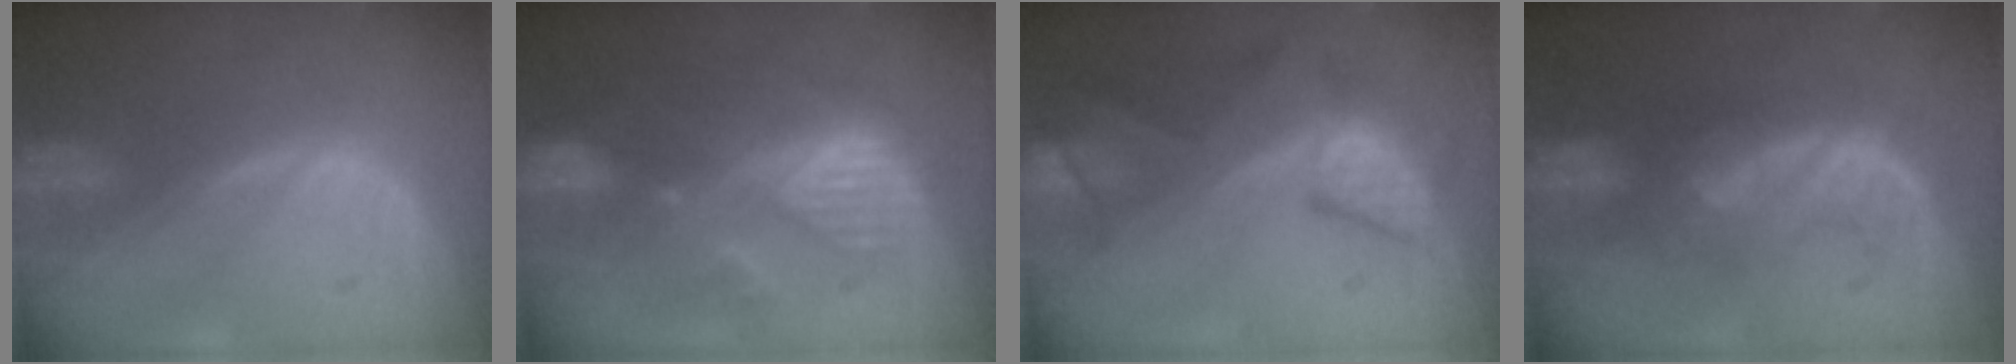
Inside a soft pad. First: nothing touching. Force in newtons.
{"total": 8.6, "press": 8.6, "slide": 0.3}
{"total": 8.4, "press": 8.1, "slide": 2.2}
{"total": 7.7, "press": 7.4, "slide": 2.2}